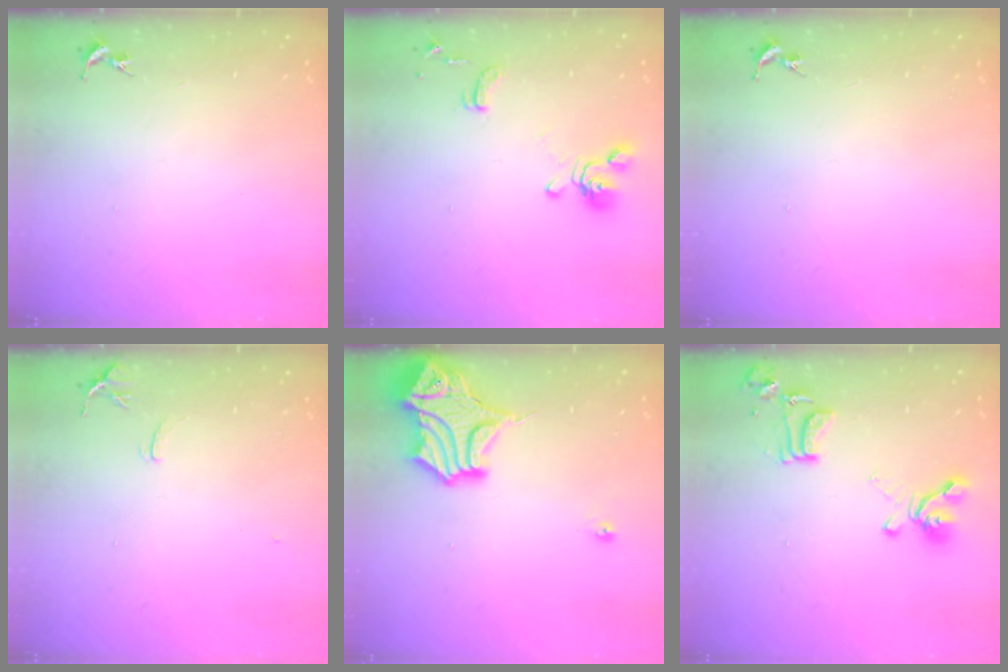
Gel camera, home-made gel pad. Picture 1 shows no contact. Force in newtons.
{"total": 11.5, "press": 11.4, "slide": 1.1}
{"total": 0.0}
{"total": 7.1, "press": 7.1, "slide": 0.8}
{"total": 16.1, "press": 16.0, "slide": 2.0}
{"total": 15.0, "press": 14.9, "slide": 1.3}